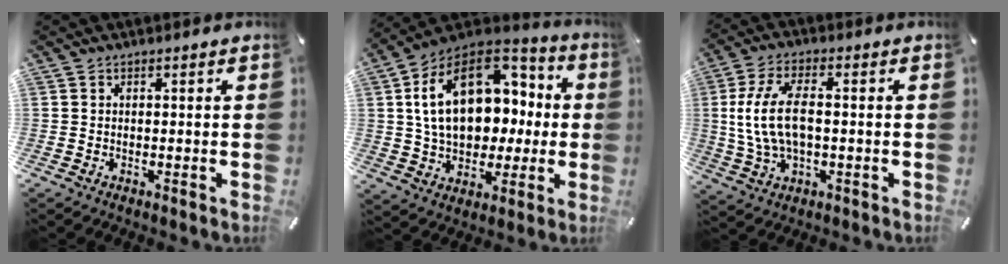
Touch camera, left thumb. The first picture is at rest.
{"total": 21.3, "force": [4.1, 15.3, 14.2], "torque": [-0.255, 0.002, 0.077]}
{"total": 11.5, "force": [0.3, 5.9, 9.8], "torque": [-0.212, 0.000, 0.005]}